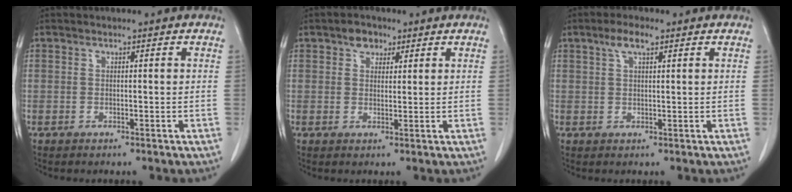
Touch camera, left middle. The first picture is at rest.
{"total": 2.7, "force": [1.7, 1.8, 1.1], "torque": [-0.019, 0.007, 0.027]}
{"total": 3.2, "force": [1.9, 0.8, 2.4], "torque": [-0.053, 0.010, 0.037]}